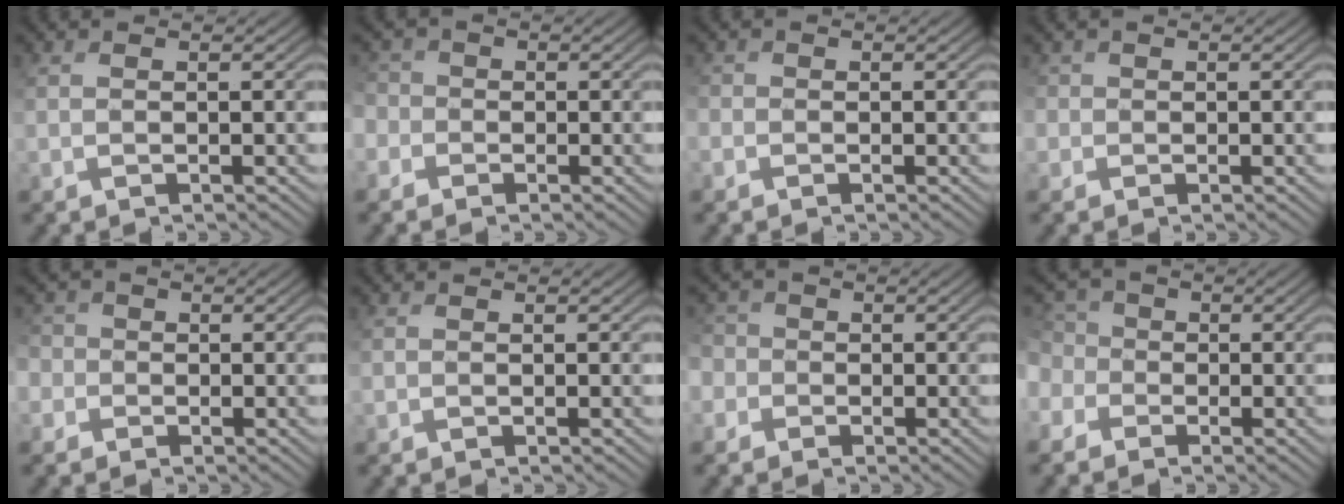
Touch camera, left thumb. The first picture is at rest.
{"total": 2.6, "force": [-1.4, 2.2, -0.1], "torque": [-0.005, 0.000, -0.039]}
{"total": 0.9, "force": [-0.7, 0.4, -0.4], "torque": [0.007, -0.004, -0.015]}
{"total": 1.2, "force": [-0.4, 0.9, -0.7], "torque": [0.019, -0.005, -0.013]}
{"total": 2.6, "force": [-1.1, 2.3, -0.2], "torque": [-0.003, -0.001, -0.035]}
{"total": 0.0}
{"total": 3.0, "force": [-1.3, 2.7, 0.0], "torque": [-0.009, 0.001, -0.041]}
{"total": 4.4, "force": [-1.4, 3.9, 1.5], "torque": [-0.060, -0.002, -0.037]}